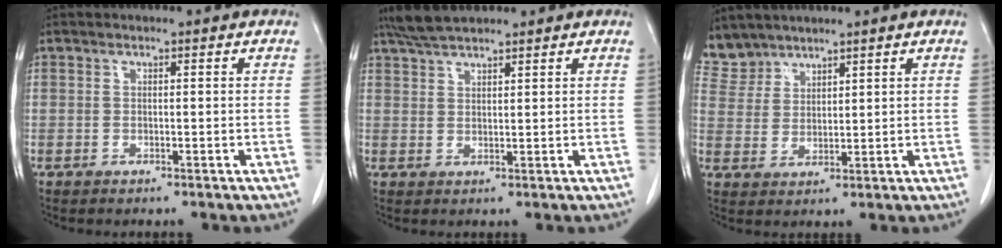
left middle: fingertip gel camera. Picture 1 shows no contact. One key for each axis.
{"total": 5.4, "fx": 4.8, "fy": 0.9, "fz": 2.4, "tx": -0.053, "ty": 0.019, "tz": 0.091}
{"total": 4.7, "fx": 4.4, "fy": 1.7, "fz": -0.5, "tx": 0.009, "ty": 0.003, "tz": 0.098}